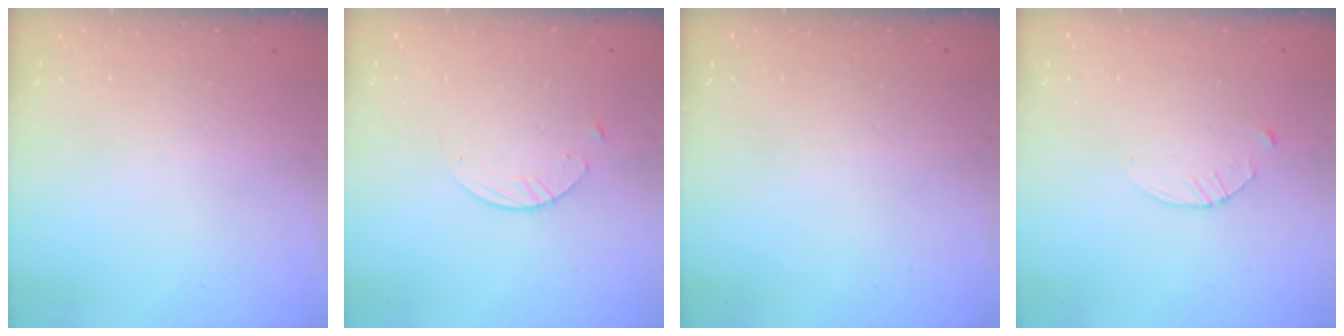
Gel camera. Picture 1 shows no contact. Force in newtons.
{"total": 2.7, "press": 2.6, "slide": 0.3}
{"total": 0.0}
{"total": 2.9, "press": 2.9, "slide": 0.4}